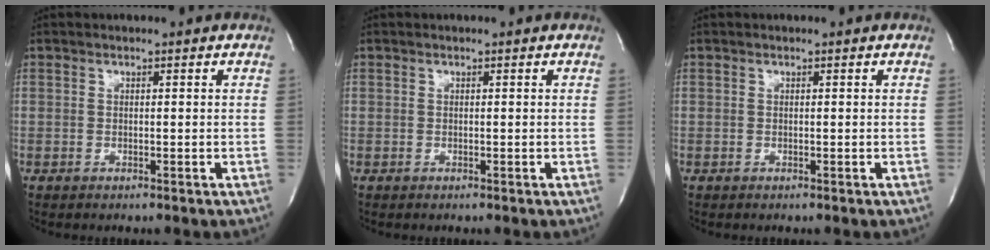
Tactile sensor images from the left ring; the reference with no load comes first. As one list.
[{"total": 0.0}, {"total": 0.0}]